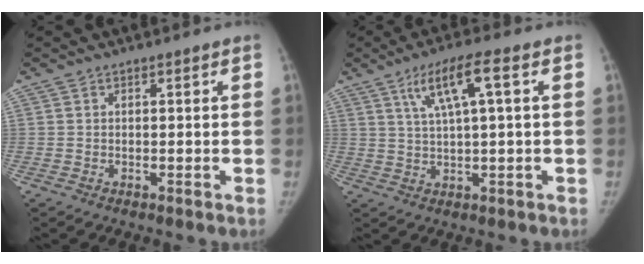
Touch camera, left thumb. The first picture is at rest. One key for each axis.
{"total": 8.2, "fx": 2.9, "fy": 1.1, "fz": 7.6, "tx": -0.150, "ty": 0.009, "tz": 0.054}